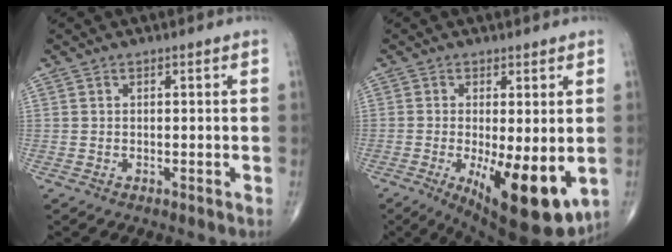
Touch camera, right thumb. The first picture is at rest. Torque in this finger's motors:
{"motor_torque": [1.50, 2.61, 0.68, -0.80, 0.46]}